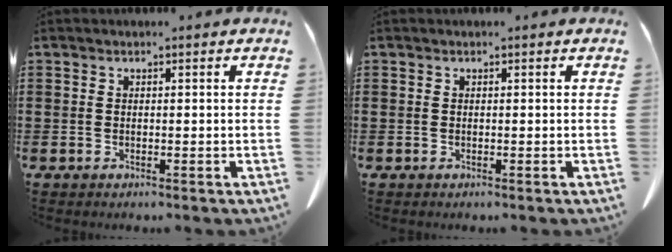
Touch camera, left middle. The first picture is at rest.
{"total": 0.0}